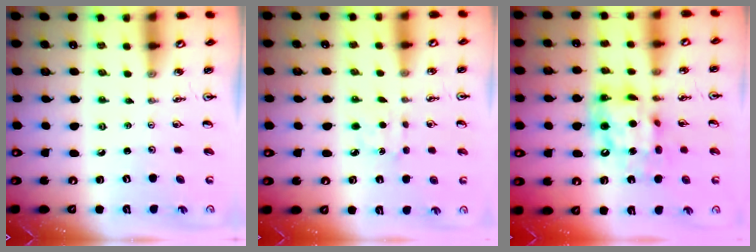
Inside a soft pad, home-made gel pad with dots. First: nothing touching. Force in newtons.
{"total": 5.0, "press": 4.9, "slide": 0.5}
{"total": 14.1, "press": 14.1, "slide": 1.2}